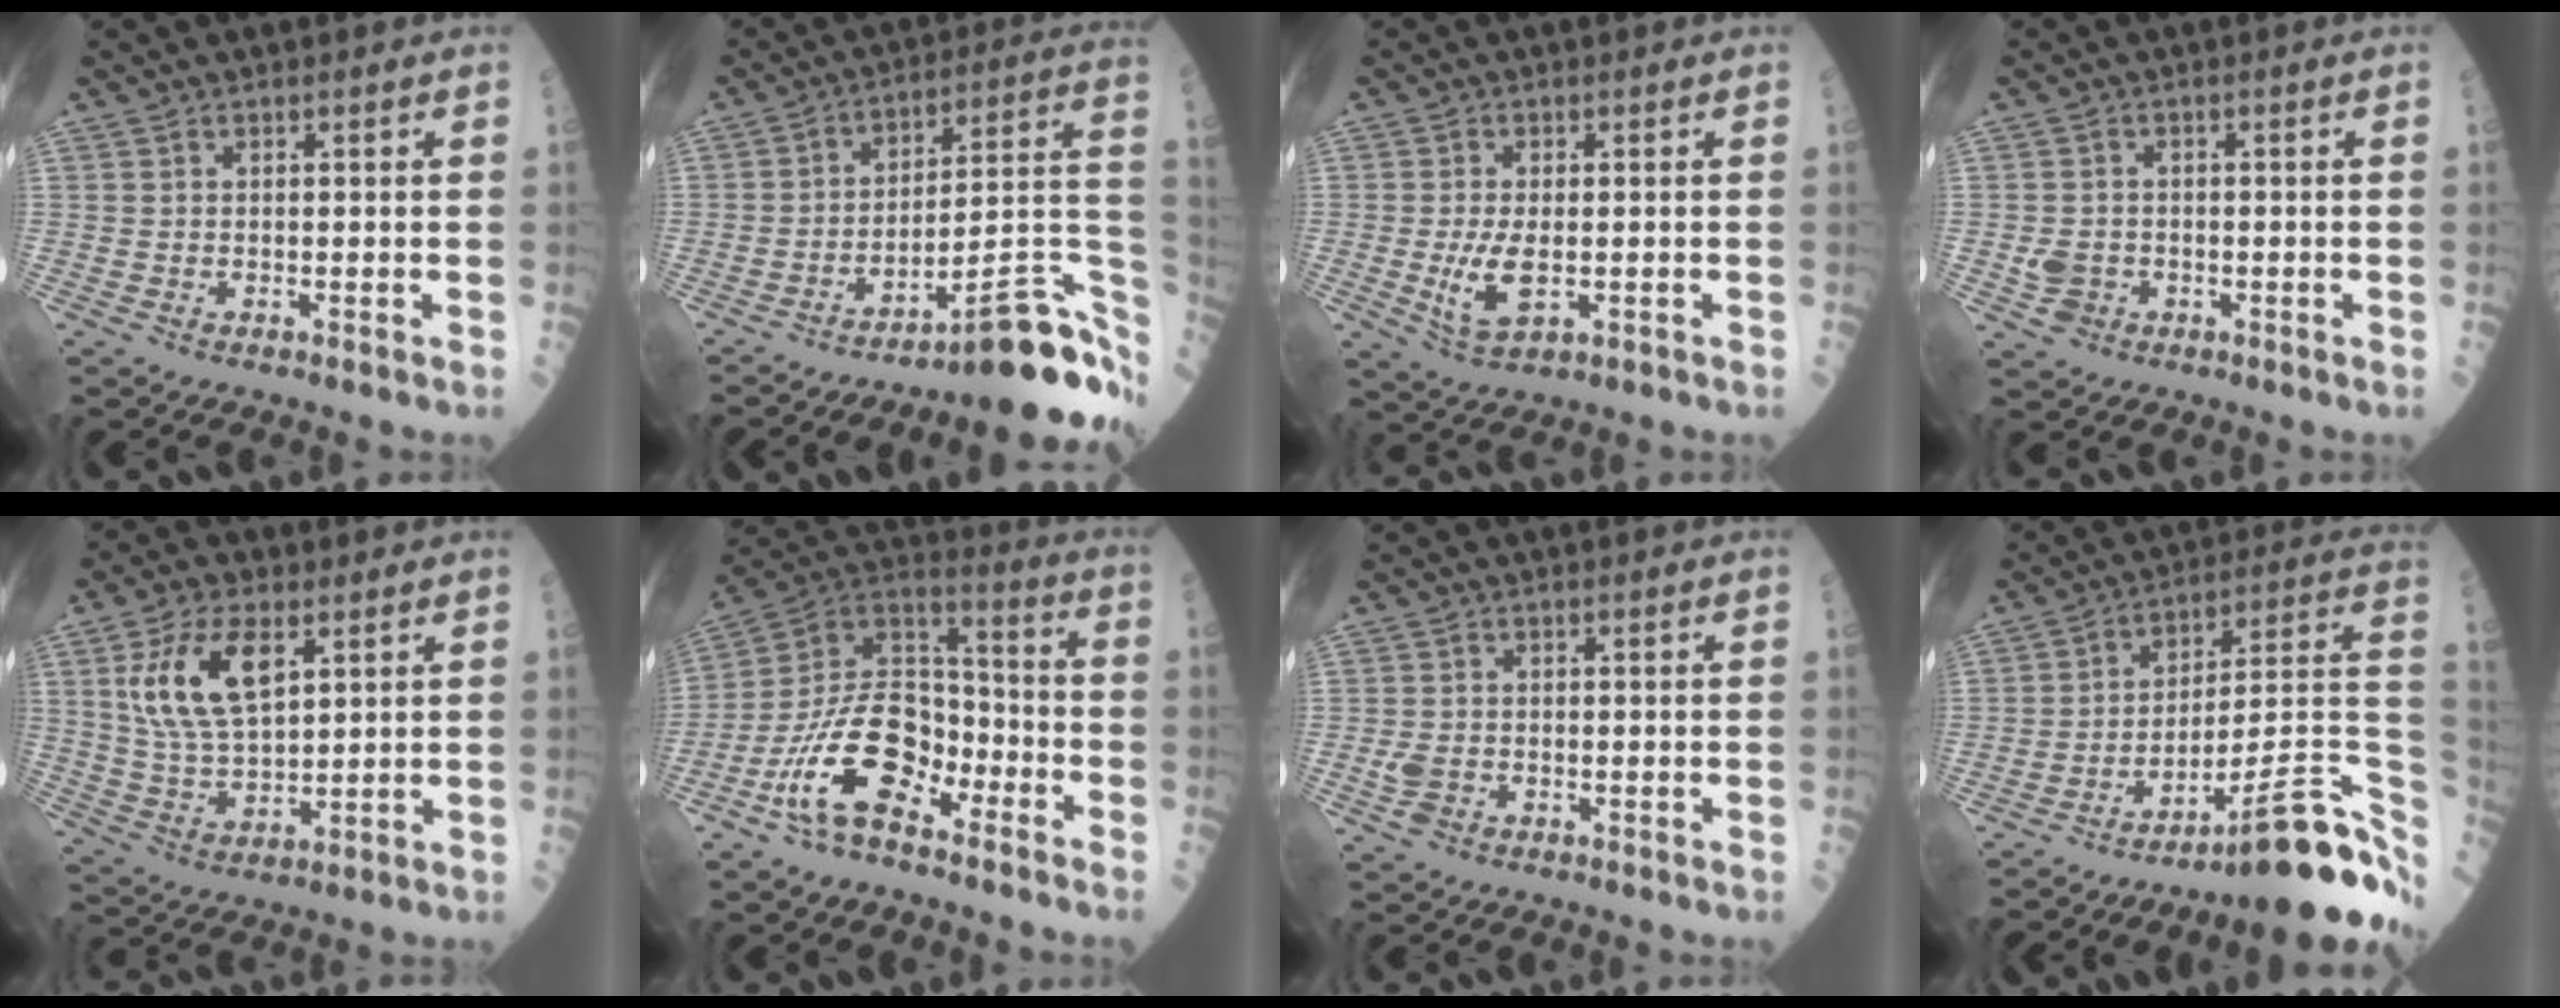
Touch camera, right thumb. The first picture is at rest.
{"total": 21.2, "force": [-11.3, 5.3, 17.1], "torque": [-0.149, 0.099, -0.155]}
{"total": 6.6, "force": [-1.0, 3.1, 5.7], "torque": [-0.110, -0.011, -0.012]}
{"total": 3.4, "force": [-0.8, 3.0, 1.5], "torque": [-0.011, 0.004, -0.008]}
{"total": 13.2, "force": [4.8, 6.3, 10.6], "torque": [-0.203, -0.011, 0.097]}
{"total": 18.2, "force": [-8.9, 9.6, 12.7], "torque": [-0.216, 0.076, -0.168]}
{"total": 2.7, "force": [-0.7, 1.9, 1.7], "torque": [-0.033, 0.002, -0.010]}
{"total": 24.2, "force": [-12.7, 5.8, 19.8], "torque": [-0.188, 0.093, -0.180]}